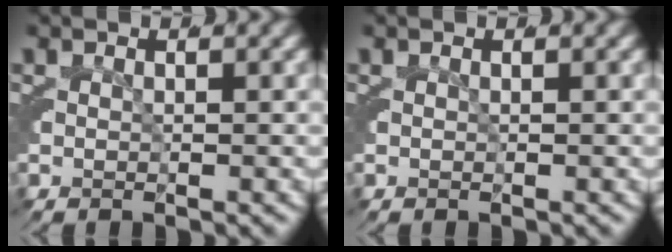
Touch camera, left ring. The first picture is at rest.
{"total": 0.0}